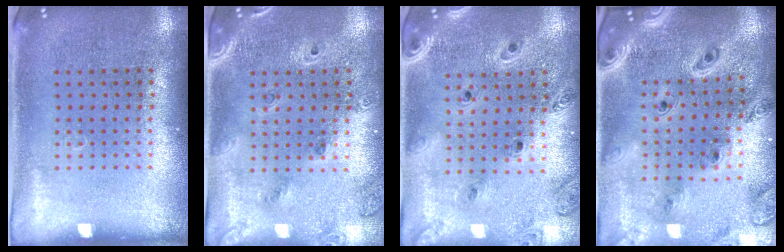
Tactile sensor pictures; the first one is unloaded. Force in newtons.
{"total": 1.6, "press": 1.5, "slide": 0.7}
{"total": 1.3, "press": 1.3, "slide": 0.2}
{"total": 2.5, "press": 2.2, "slide": 1.1}